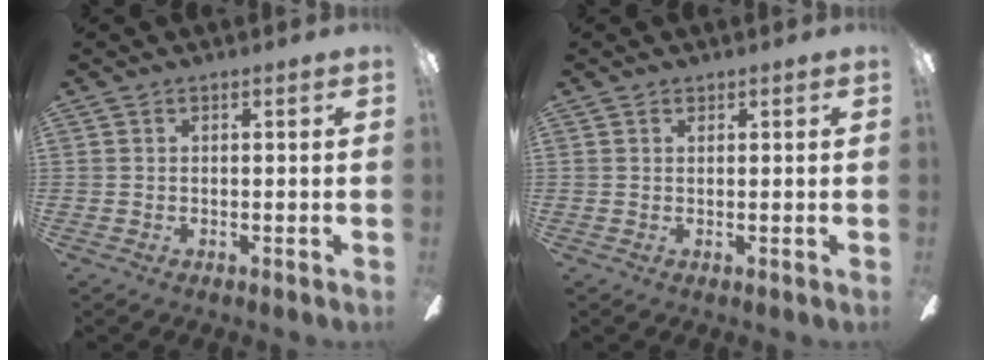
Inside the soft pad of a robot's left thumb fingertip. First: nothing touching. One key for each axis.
{"total": 0.5, "fx": 0.4, "fy": 0.2, "fz": 0.2, "tx": -0.005, "ty": 0.000, "tz": 0.008}